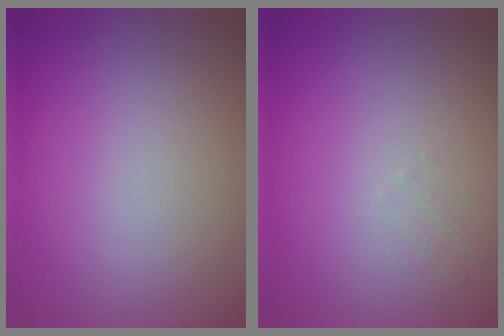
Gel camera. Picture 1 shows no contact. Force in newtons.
{"total": 0.8, "press": 0.8, "slide": 0.2}